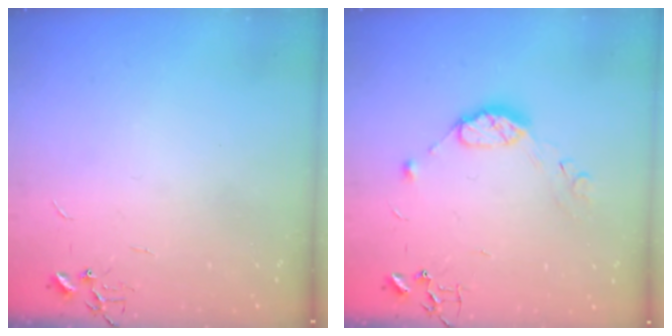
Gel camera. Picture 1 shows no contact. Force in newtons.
{"total": 9.2, "press": 9.2, "slide": 0.7}